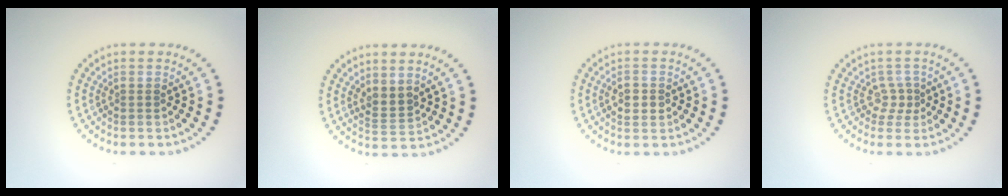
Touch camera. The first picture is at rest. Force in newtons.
{"total": 2.0, "press": 1.5, "slide": 1.2}
{"total": 2.3, "press": 2.3, "slide": 0.1}
{"total": 1.6, "press": 1.0, "slide": 1.2}